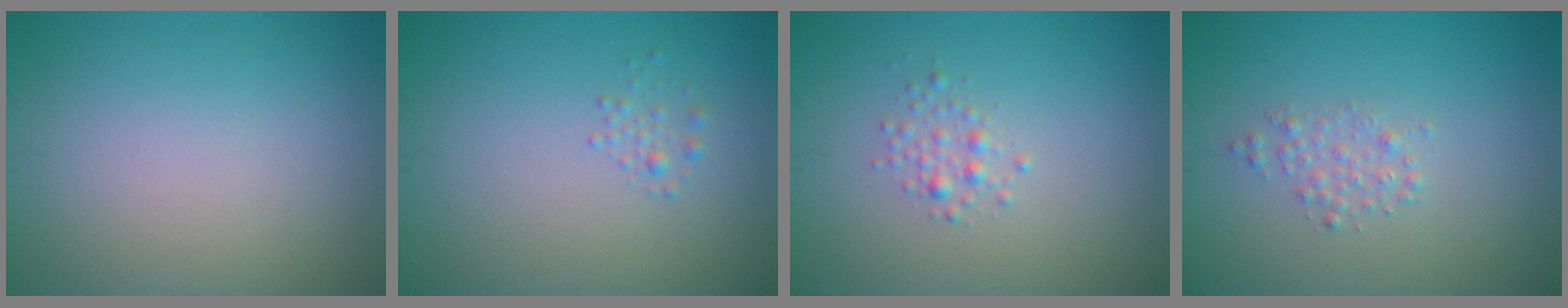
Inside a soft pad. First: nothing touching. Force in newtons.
{"total": 0.9, "press": 0.9, "slide": 0.1}
{"total": 1.3, "press": 1.3, "slide": 0.0}
{"total": 1.4, "press": 1.4, "slide": 0.0}